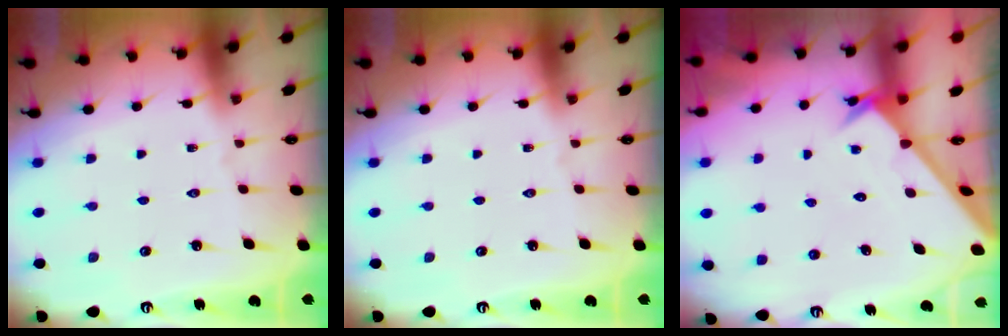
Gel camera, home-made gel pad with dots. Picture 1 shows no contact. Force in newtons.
{"total": 0.0}
{"total": 2.5, "press": 2.5, "slide": 0.2}